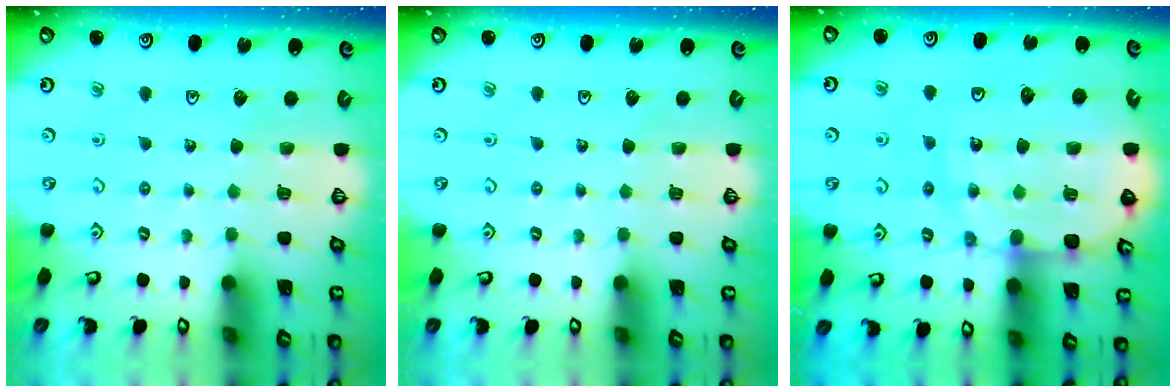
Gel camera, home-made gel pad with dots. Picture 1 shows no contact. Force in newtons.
{"total": 0.0}
{"total": 16.4, "press": 16.1, "slide": 3.1}